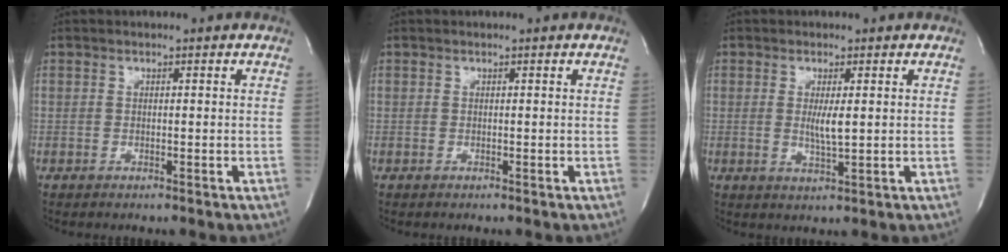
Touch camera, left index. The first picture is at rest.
{"total": 0.0}
{"total": 3.1, "force": [0.2, 0.3, 3.1], "torque": [-0.063, -0.011, 0.007]}